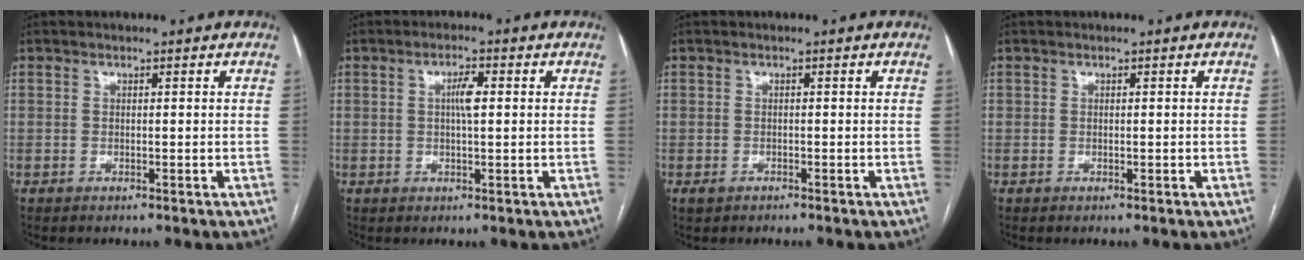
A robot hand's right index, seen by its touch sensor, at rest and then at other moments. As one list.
[{"total": 3.0, "force": [0.5, 0.6, 2.9], "torque": [-0.055, 0.005, 0.009]}, {"total": 1.2, "force": [-0.8, 0.8, 0.4], "torque": [-0.009, 0.000, -0.010]}, {"total": 0.0}]